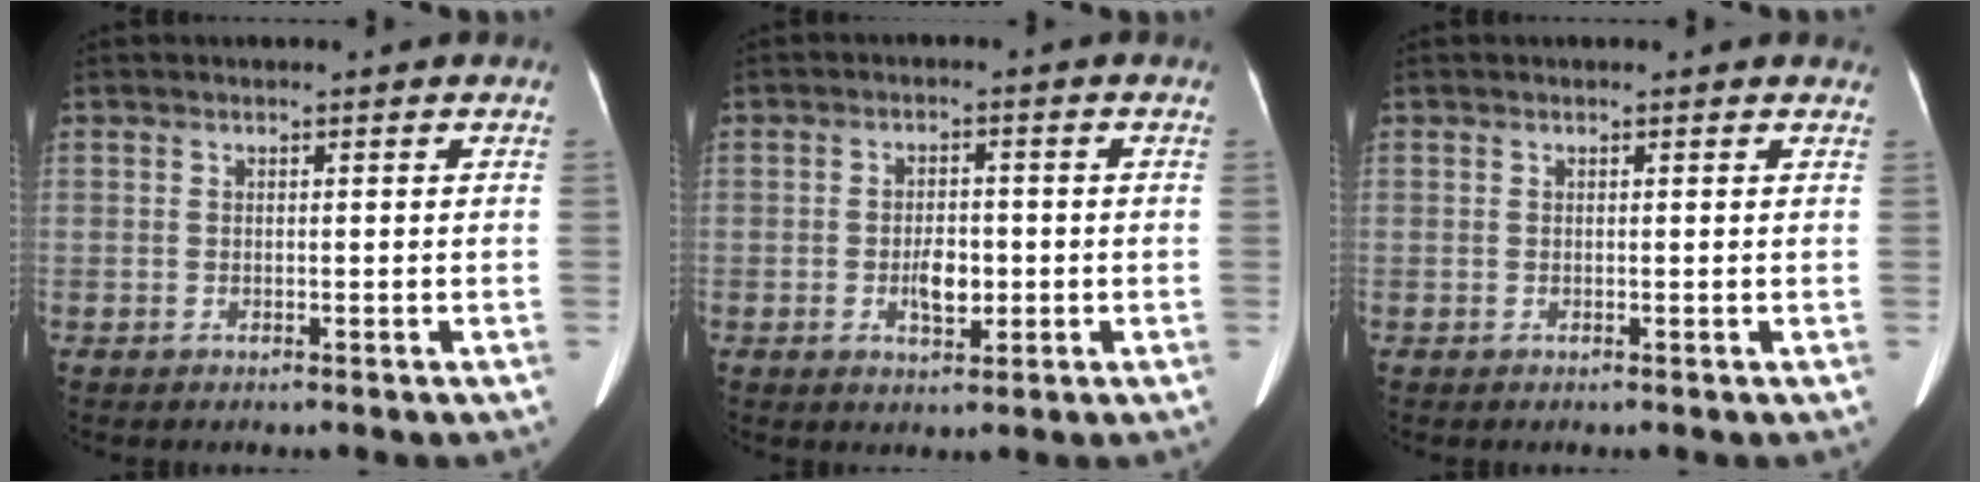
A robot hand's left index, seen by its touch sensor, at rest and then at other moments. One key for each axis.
{"total": 4.1, "fx": -1.0, "fy": 2.1, "fz": 3.4, "tx": -0.059, "ty": 0.004, "tz": -0.010}
{"total": 1.3, "fx": 1.2, "fy": 0.5, "fz": 0.2, "tx": -0.009, "ty": -0.003, "tz": 0.000}